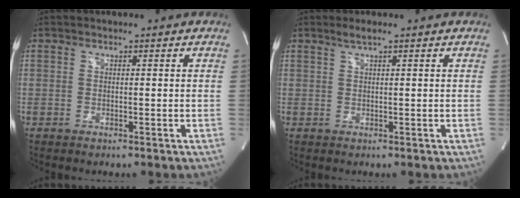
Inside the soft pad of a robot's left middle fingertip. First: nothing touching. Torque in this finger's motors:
{"motor_torque": [0.19, -0.11, -0.06, 0.00]}